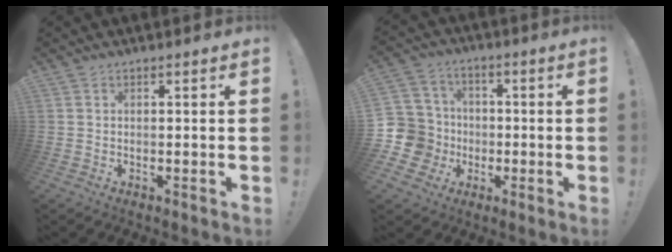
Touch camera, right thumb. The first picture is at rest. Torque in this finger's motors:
{"motor_torque": [-0.10, 0.11, 0.06, -0.10, -0.13]}